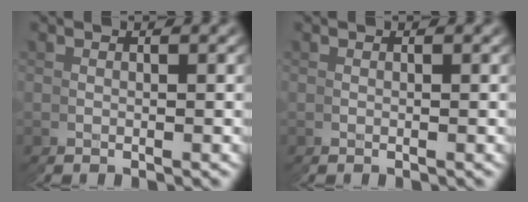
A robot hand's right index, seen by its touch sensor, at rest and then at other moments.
{"total": 0.0}